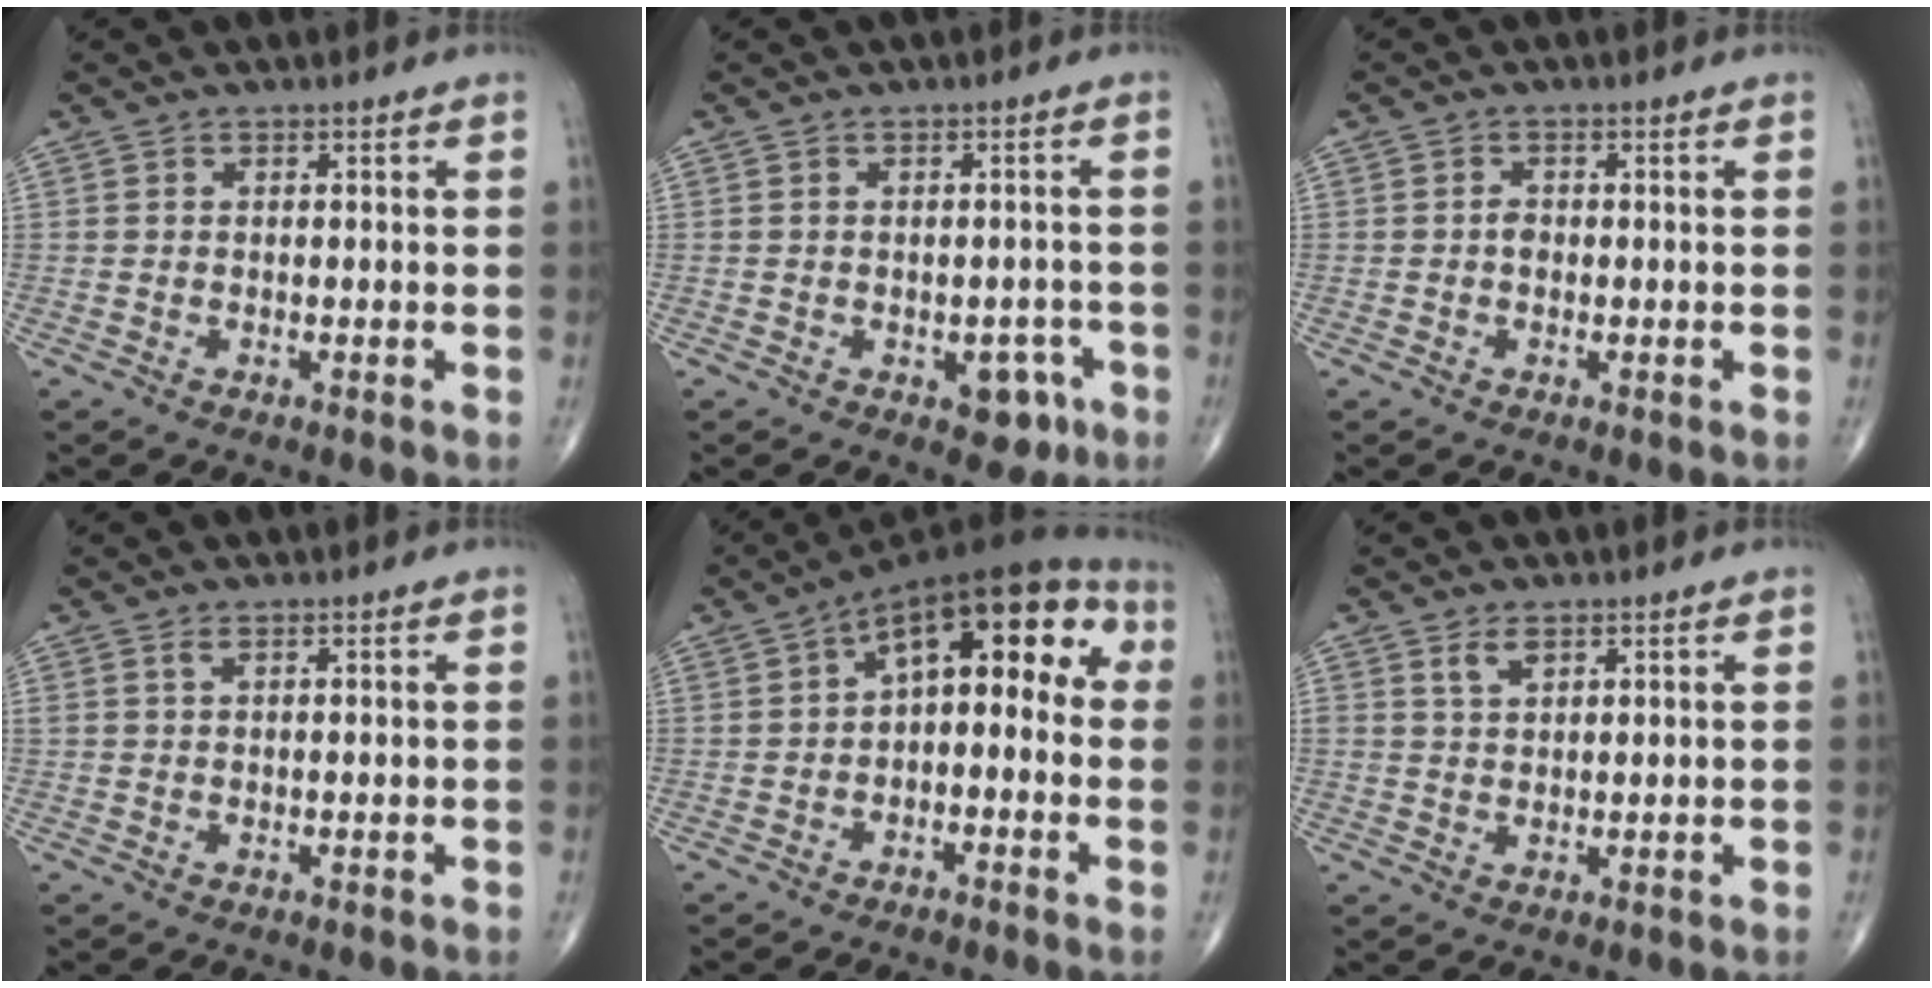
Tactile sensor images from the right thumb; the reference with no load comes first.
{"total": 4.7, "force": [-2.0, 2.9, 3.0], "torque": [-0.006, 0.011, -0.021]}
{"total": 1.3, "force": [-0.2, 1.0, 0.8], "torque": [-0.007, 0.004, -0.008]}
{"total": 0.7, "force": [0.5, 0.2, 0.5], "torque": [-0.012, 0.004, 0.011]}
{"total": 15.2, "force": [1.9, 7.6, 13.1], "torque": [-0.153, 0.053, 0.014]}
{"total": 2.7, "force": [1.7, 1.4, 1.6], "torque": [-0.025, -0.008, 0.036]}